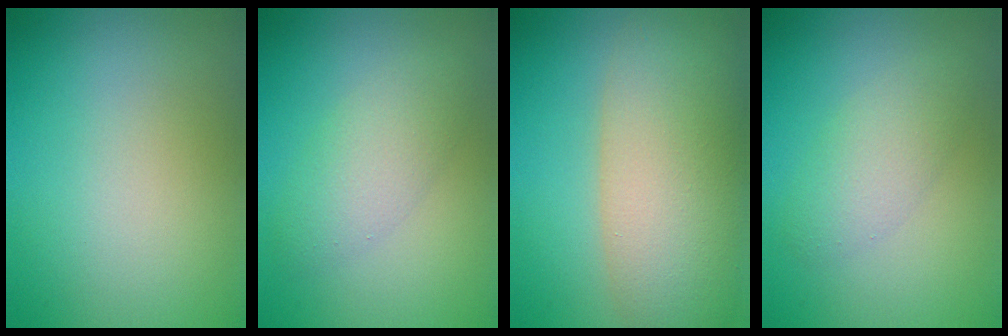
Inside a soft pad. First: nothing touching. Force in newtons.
{"total": 3.4, "press": 3.4, "slide": 0.1}
{"total": 10.2, "press": 10.1, "slide": 0.9}
{"total": 2.8, "press": 2.8, "slide": 0.2}